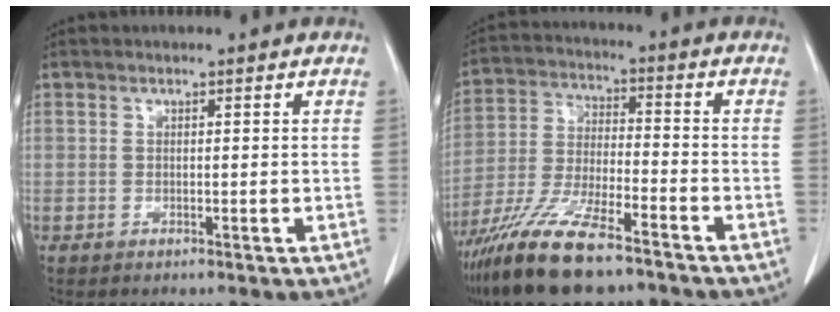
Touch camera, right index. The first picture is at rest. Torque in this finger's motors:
{"motor_torque": [1.11, -1.02, 0.78, 0.21]}